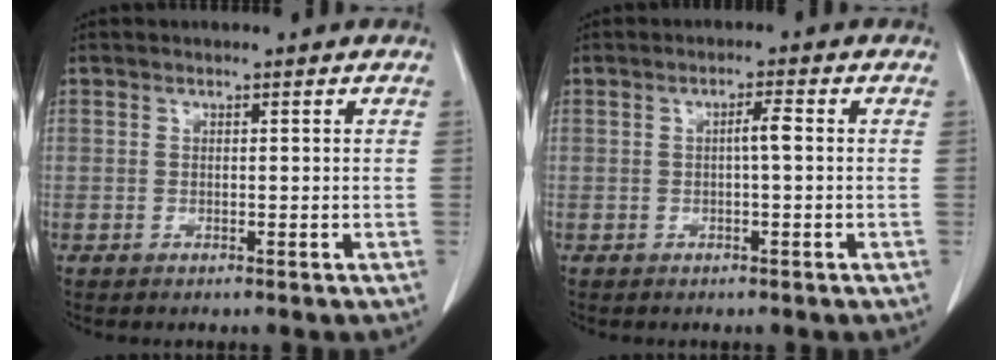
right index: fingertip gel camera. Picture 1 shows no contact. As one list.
[{"total": 1.9, "force": [-0.1, 0.0, 1.9], "torque": [-0.032, 0.003, 0.000]}]